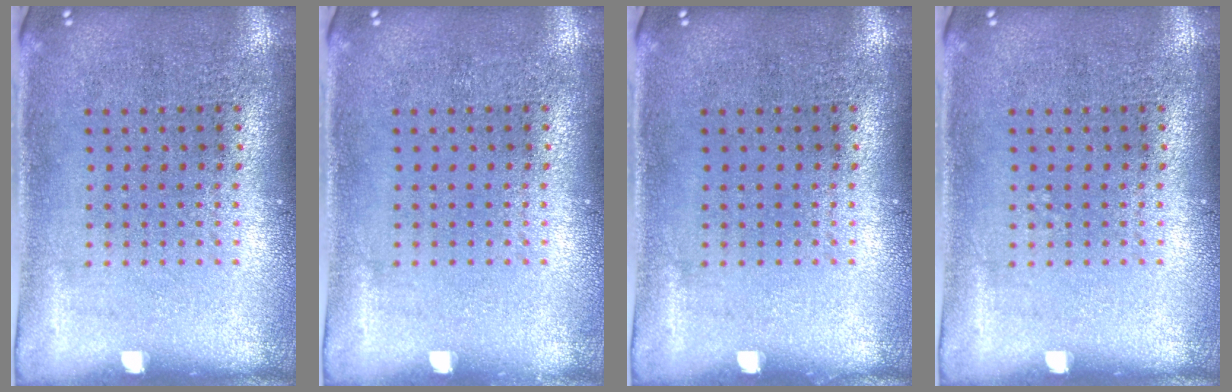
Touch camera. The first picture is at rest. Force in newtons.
{"total": 0.0}
{"total": 0.0}
{"total": 0.0}